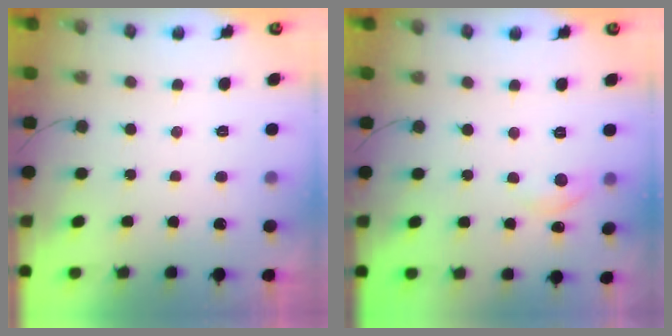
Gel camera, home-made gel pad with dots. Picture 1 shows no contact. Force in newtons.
{"total": 4.7, "press": 4.7, "slide": 0.7}